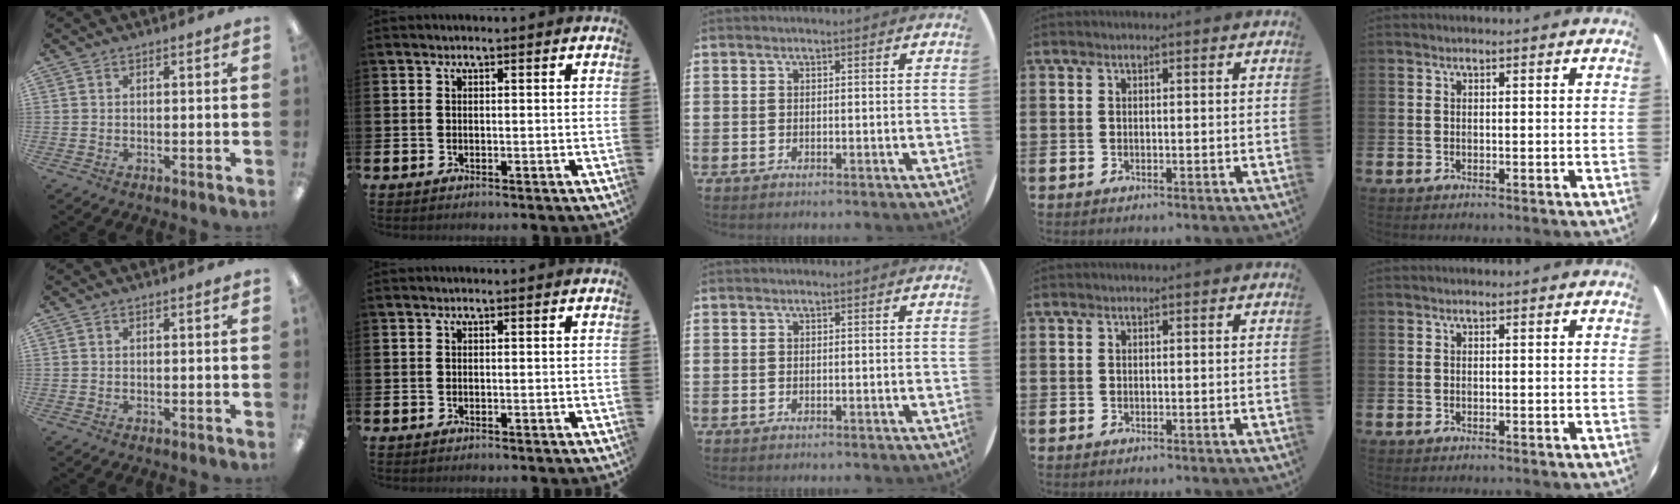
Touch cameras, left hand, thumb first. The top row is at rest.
{}